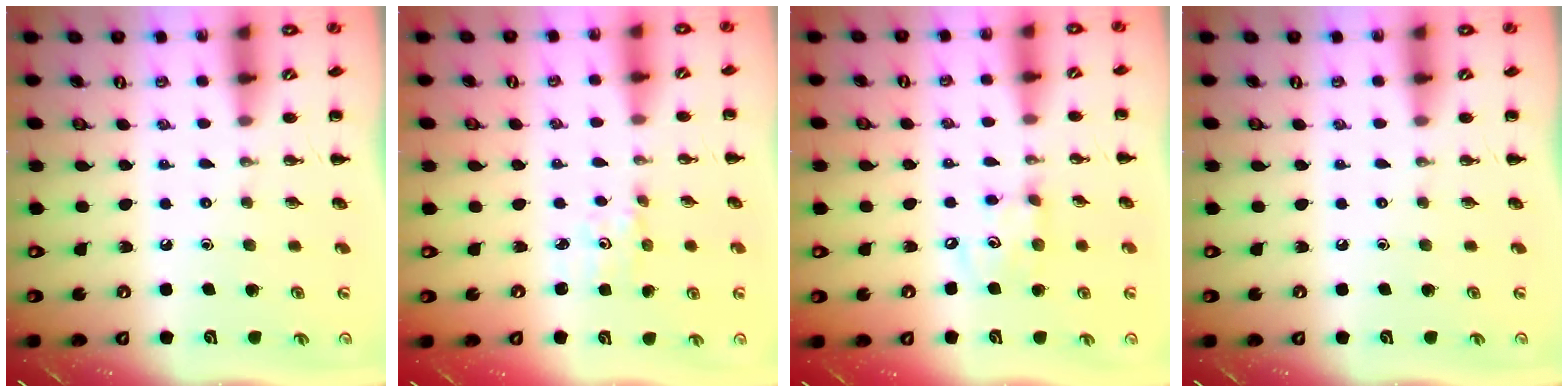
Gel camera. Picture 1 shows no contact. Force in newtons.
{"total": 1.6, "press": 1.6, "slide": 0.2}
{"total": 6.1, "press": 6.0, "slide": 1.1}
{"total": 0.0}